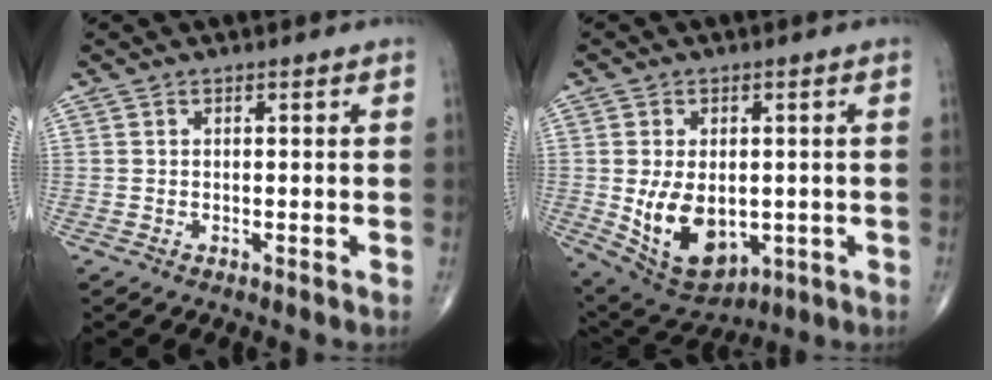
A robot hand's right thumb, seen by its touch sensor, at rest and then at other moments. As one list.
[{"total": 12.8, "force": [-1.7, 8.2, 9.7], "torque": [-0.145, -0.007, -0.002]}]